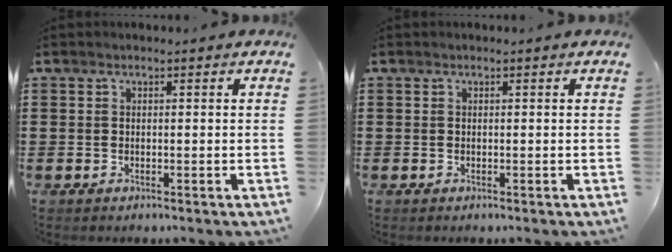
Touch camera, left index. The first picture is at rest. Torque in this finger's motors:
{"motor_torque": [0.00, 0.00, 0.00, 0.00]}